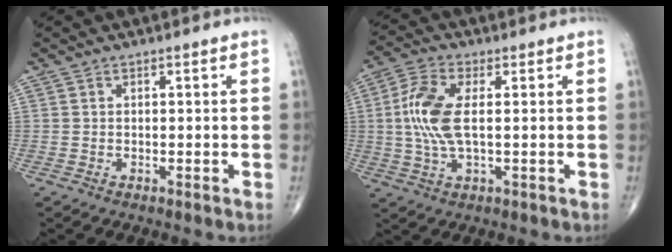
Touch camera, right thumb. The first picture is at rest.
{"total": 9.7, "force": [0.6, 4.1, 8.8], "torque": [-0.206, 0.005, 0.011]}